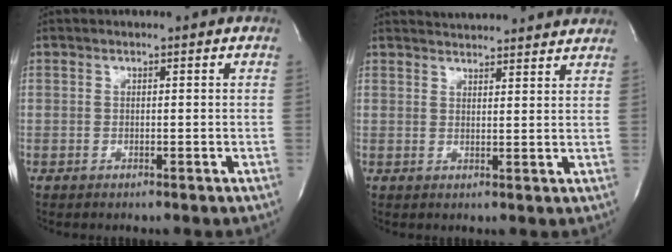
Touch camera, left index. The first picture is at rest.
{"total": 13.3, "force": [12.8, 1.4, 3.6], "torque": [-0.049, 0.021, 0.158]}